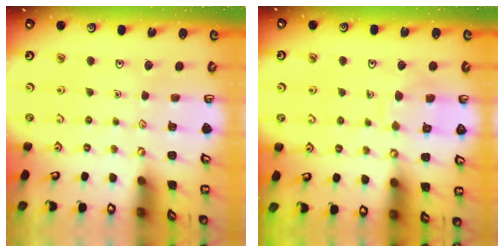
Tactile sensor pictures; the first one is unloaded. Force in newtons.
{"total": 8.2, "press": 8.1, "slide": 0.8}